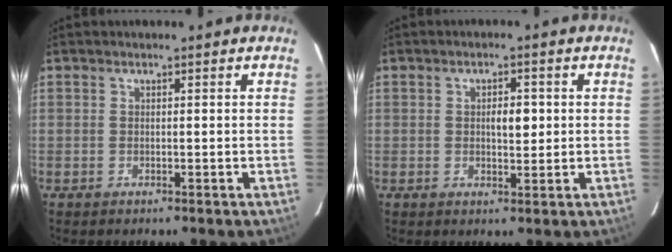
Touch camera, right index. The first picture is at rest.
{"total": 3.3, "force": [0.4, 1.4, 2.9], "torque": [-0.047, 0.003, 0.007]}